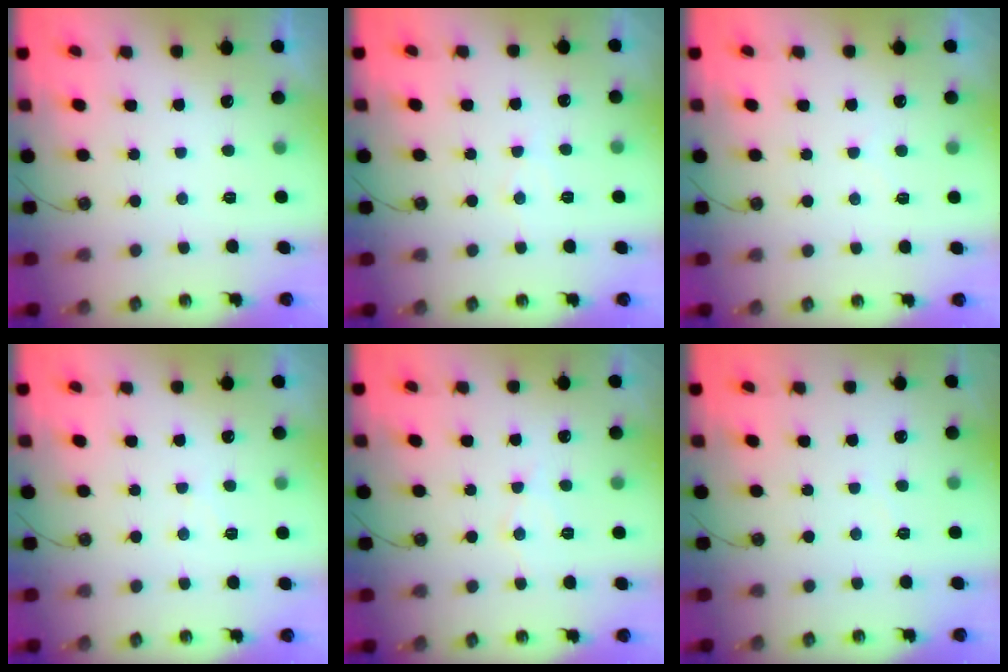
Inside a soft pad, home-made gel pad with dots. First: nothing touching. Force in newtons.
{"total": 6.6, "press": 6.6, "slide": 0.5}
{"total": 3.4, "press": 3.3, "slide": 0.5}
{"total": 4.7, "press": 4.7, "slide": 0.6}
{"total": 6.7, "press": 6.6, "slide": 0.8}
{"total": 2.8, "press": 2.8, "slide": 0.4}